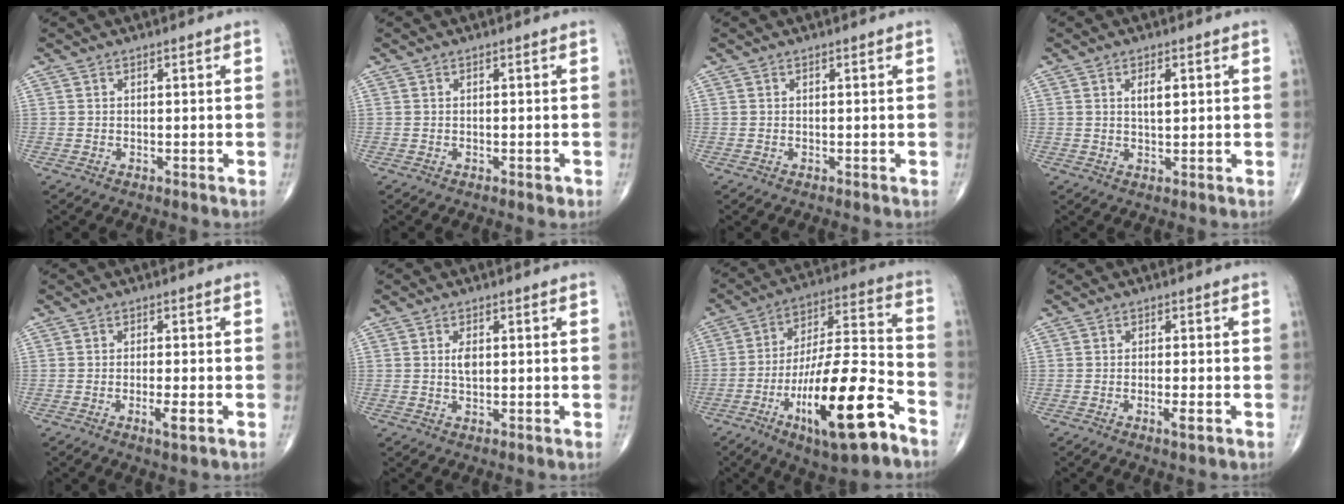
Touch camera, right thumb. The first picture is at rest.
{"total": 0.8, "force": [-0.4, 0.4, 0.6], "torque": [-0.006, 0.000, -0.005]}
{"total": 0.0}
{"total": 2.9, "force": [0.9, 1.1, 2.5], "torque": [-0.039, -0.008, 0.013]}
{"total": 3.2, "force": [-1.3, 0.5, 2.8], "torque": [-0.050, -0.004, -0.025]}
{"total": 2.4, "force": [0.3, 1.2, 2.0], "torque": [-0.035, -0.002, 0.006]}
{"total": 22.4, "force": [-11.0, 5.8, 18.7], "torque": [-0.328, 0.054, -0.180]}
{"total": 2.4, "force": [-1.0, 0.3, 2.1], "torque": [-0.036, -0.003, -0.020]}